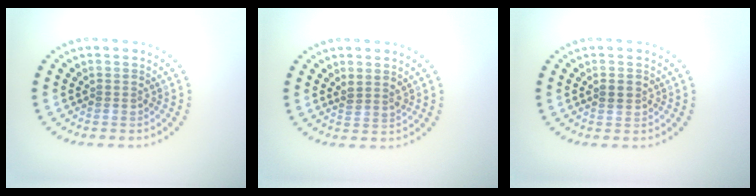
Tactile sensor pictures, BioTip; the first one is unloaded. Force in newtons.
{"total": 1.5, "press": 1.1, "slide": 0.9}
{"total": 1.3, "press": 1.2, "slide": 0.2}